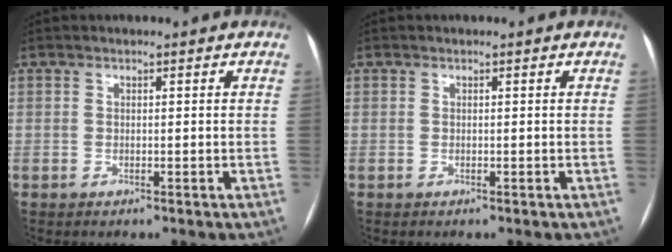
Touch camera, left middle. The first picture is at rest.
{"total": 0.0}